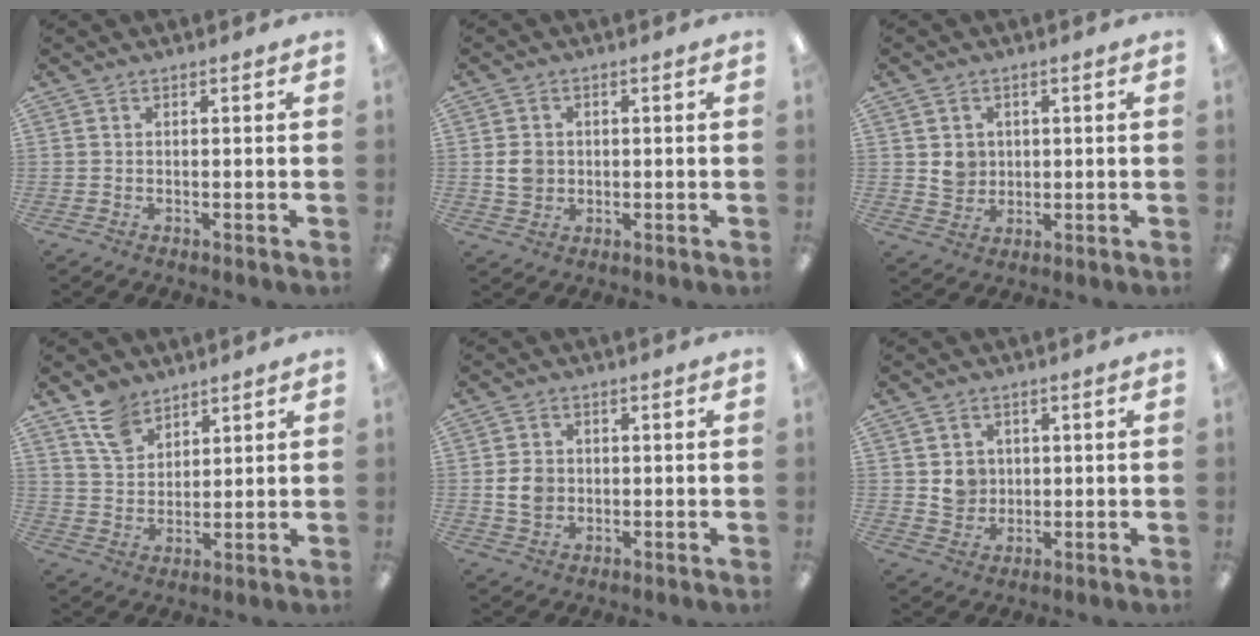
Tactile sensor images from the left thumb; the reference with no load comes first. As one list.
[{"total": 4.4, "force": [0.1, 3.8, 2.1], "torque": [-0.025, 0.002, 0.001]}, {"total": 5.0, "force": [1.3, 4.6, 1.2], "torque": [-0.012, 0.001, 0.022]}, {"total": 8.7, "force": [6.2, 5.3, 2.9], "torque": [-0.056, -0.022, 0.118]}, {"total": 5.1, "force": [-0.3, 4.3, 2.7], "torque": [-0.050, 0.004, -0.005]}, {"total": 5.3, "force": [1.4, 4.9, 1.4], "torque": [-0.008, 0.000, 0.021]}]